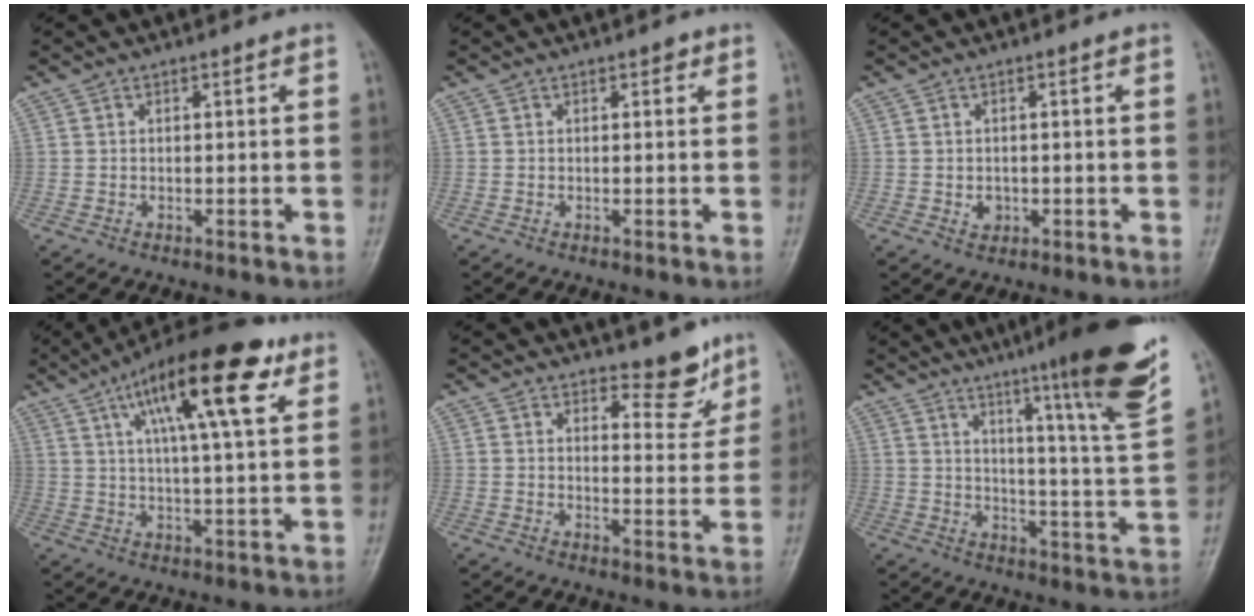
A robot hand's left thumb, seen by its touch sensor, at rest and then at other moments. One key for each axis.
{"total": 1.0, "fx": 0.6, "fy": 0.5, "fz": 0.6, "tx": 0.000, "ty": -0.001, "tz": 0.004}
{"total": 1.9, "fx": -0.3, "fy": 1.6, "fz": 1.0, "tx": -0.009, "ty": 0.001, "tz": 0.001}
{"total": 18.5, "fx": 8.6, "fy": 5.0, "fz": 15.6, "tx": -0.231, "ty": -0.009, "tz": 0.133}
{"total": 6.7, "fx": 5.2, "fy": 2.6, "fz": 3.3, "tx": -0.017, "ty": -0.042, "tz": 0.074}
{"total": 20.4, "fx": 13.6, "fy": 0.1, "fz": 15.2, "tx": -0.196, "ty": -0.084, "tz": 0.188}